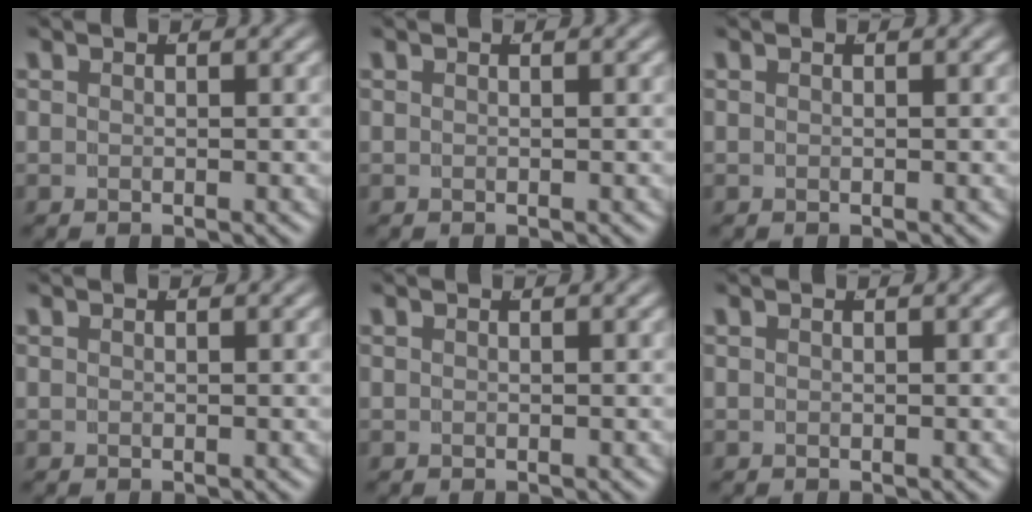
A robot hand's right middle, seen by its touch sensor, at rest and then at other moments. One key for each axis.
{"total": 0.0}
{"total": 0.0}
{"total": 0.0}
{"total": 0.0}
{"total": 0.0}